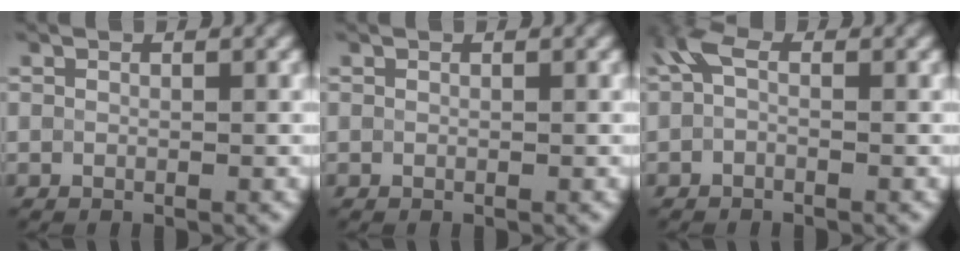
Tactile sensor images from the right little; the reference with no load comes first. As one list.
[{"total": 0.0}, {"total": 1.7, "force": [-0.3, 0.8, 1.4], "torque": [-0.032, 0.008, -0.013]}]